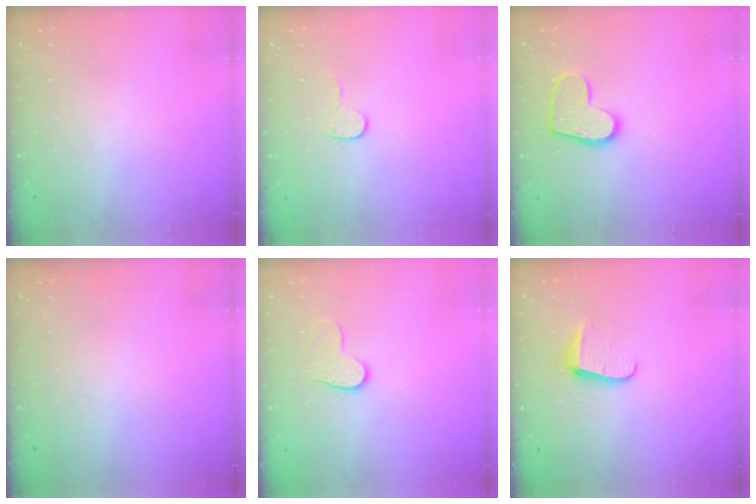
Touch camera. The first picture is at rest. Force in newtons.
{"total": 5.6, "press": 5.5, "slide": 0.5}
{"total": 12.0, "press": 11.9, "slide": 0.7}
{"total": 0.0}
{"total": 6.9, "press": 6.8, "slide": 0.5}
{"total": 7.3, "press": 7.3, "slide": 0.4}